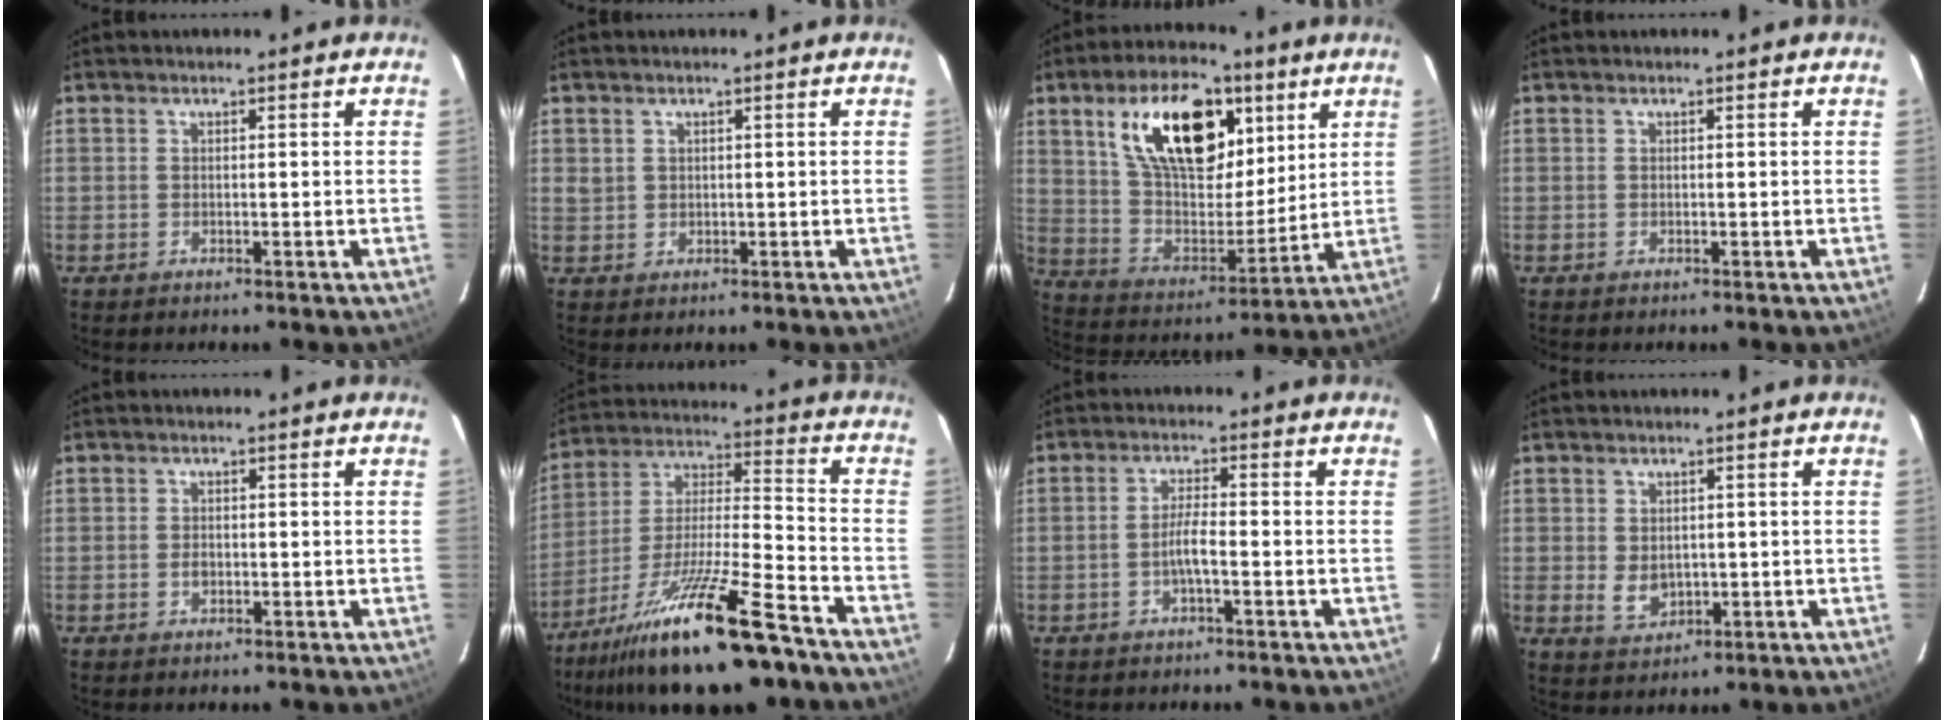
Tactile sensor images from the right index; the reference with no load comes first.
{"total": 1.5, "force": [0.6, 1.3, 0.3], "torque": [-0.004, 0.006, 0.013]}
{"total": 20.7, "force": [9.5, 10.6, 15.1], "torque": [-0.270, 0.016, 0.175]}
{"total": 0.0}
{"total": 1.5, "force": [-0.4, 1.2, 0.9], "torque": [-0.017, 0.002, -0.008]}
{"total": 21.6, "force": [-16.3, 2.7, 13.8], "torque": [-0.253, -0.027, -0.274]}
{"total": 3.4, "force": [-1.4, 0.3, 3.0], "torque": [-0.061, 0.004, -0.027]}
{"total": 4.2, "force": [-0.1, 3.3, 2.7], "torque": [-0.048, -0.004, 0.007]}